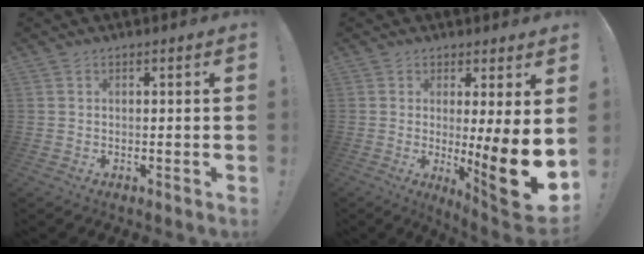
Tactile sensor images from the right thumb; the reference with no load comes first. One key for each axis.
{"total": 14.7, "fx": -1.8, "fy": 0.7, "fz": 14.6, "tx": -0.189, "ty": -0.026, "tz": -0.020}